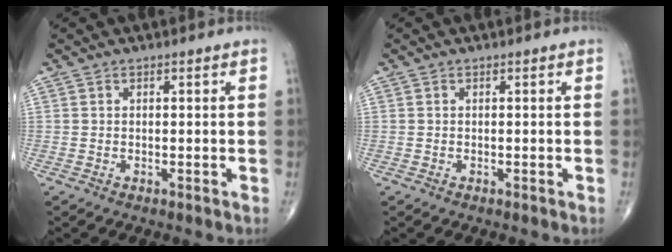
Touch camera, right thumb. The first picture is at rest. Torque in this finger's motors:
{"motor_torque": [0.09, 0.22, 0.00, -0.10, 0.01]}